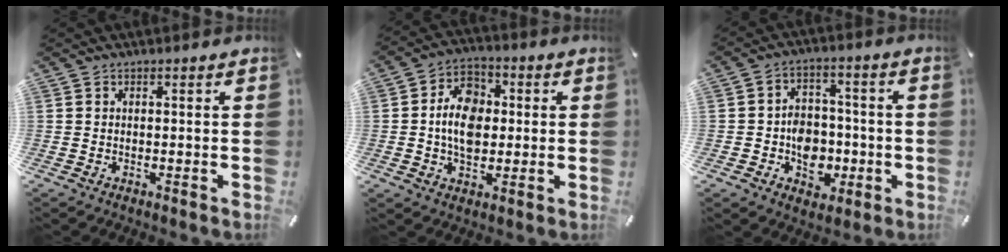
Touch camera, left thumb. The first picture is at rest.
{"total": 10.4, "force": [0.0, 7.9, 6.9], "torque": [-0.130, 0.009, -0.003]}
{"total": 9.2, "force": [-2.5, 7.8, 4.3], "torque": [-0.066, 0.028, -0.035]}